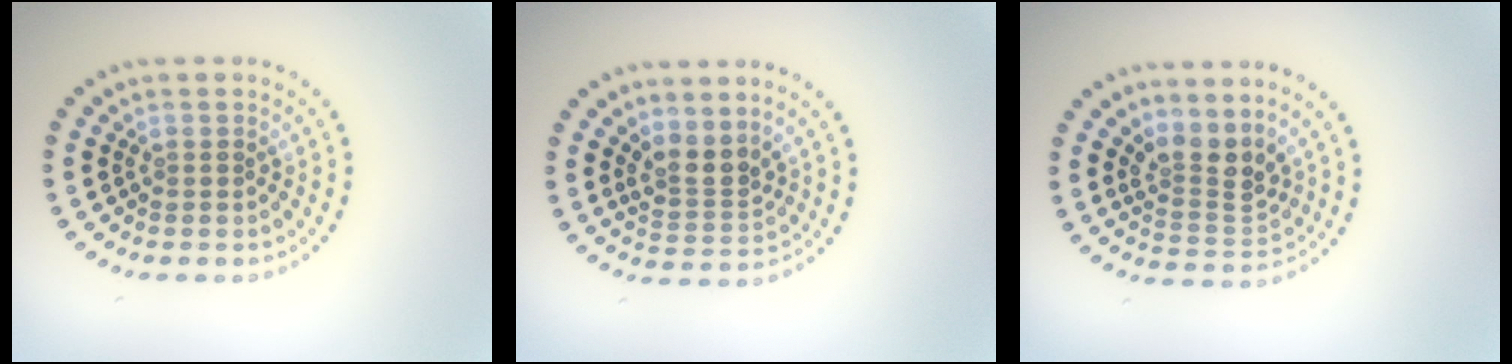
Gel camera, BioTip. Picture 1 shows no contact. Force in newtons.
{"total": 2.7, "press": 1.9, "slide": 1.9}
{"total": 3.2, "press": 2.5, "slide": 2.1}